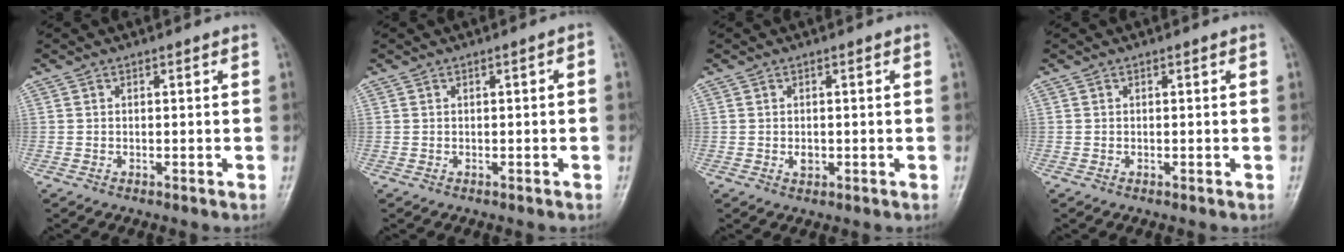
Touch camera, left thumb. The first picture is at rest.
{"total": 1.4, "force": [-0.1, 0.4, 1.3], "torque": [-0.018, 0.010, -0.002]}
{"total": 1.5, "force": [-0.4, 1.2, 0.9], "torque": [-0.007, 0.001, -0.007]}
{"total": 0.0}